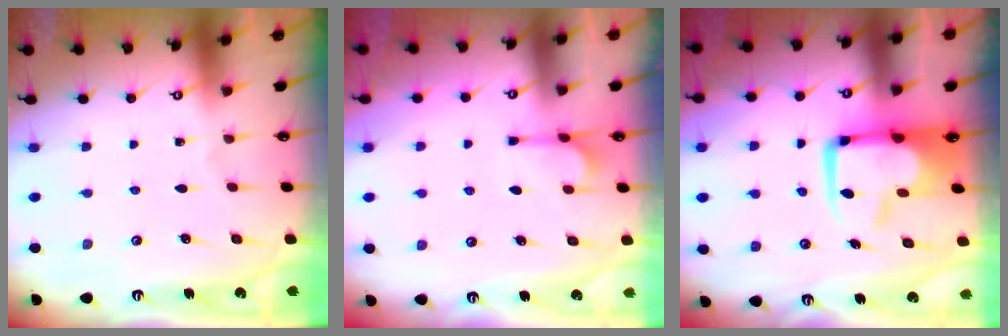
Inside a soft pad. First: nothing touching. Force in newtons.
{"total": 1.4, "press": 0.8, "slide": 1.2}
{"total": 10.5, "press": 10.4, "slide": 1.2}